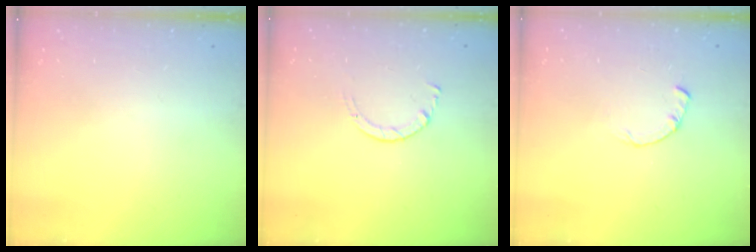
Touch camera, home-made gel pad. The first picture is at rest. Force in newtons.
{"total": 1.7, "press": 1.7, "slide": 0.2}
{"total": 0.8, "press": 0.8, "slide": 0.2}